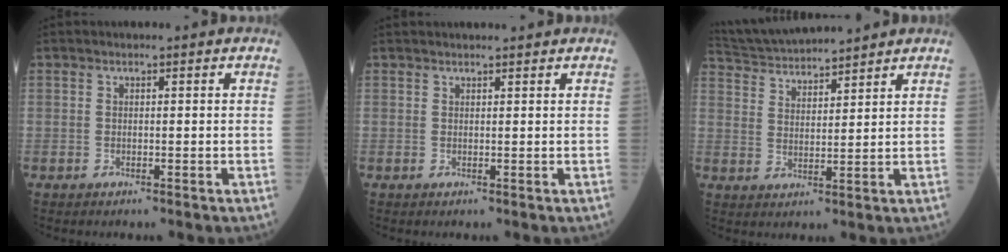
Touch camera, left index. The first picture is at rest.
{"total": 3.7, "force": [3.6, 0.3, 1.0], "torque": [-0.010, 0.021, 0.046]}
{"total": 11.8, "force": [11.2, 0.8, 3.8], "torque": [-0.081, 0.028, 0.199]}